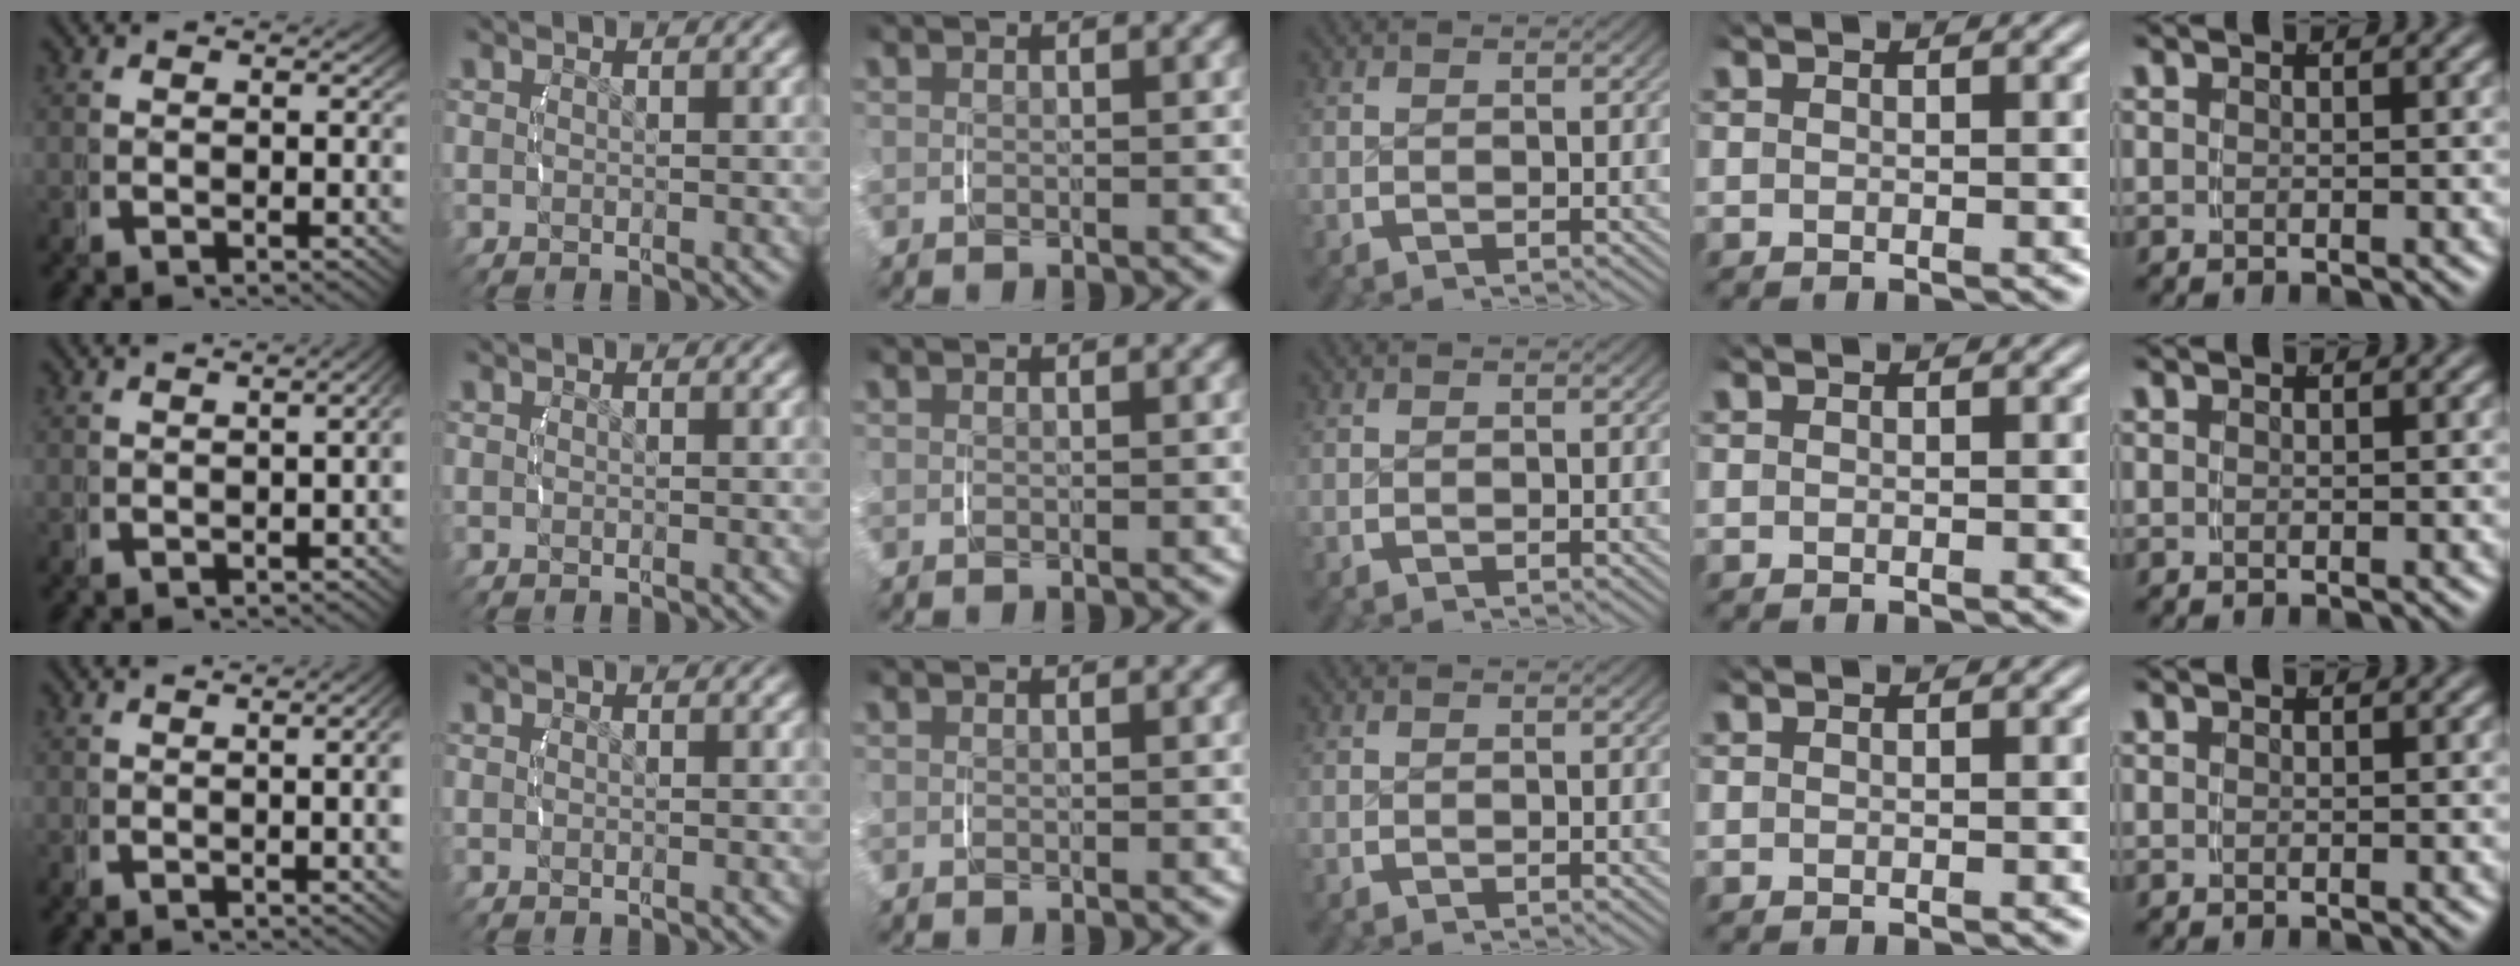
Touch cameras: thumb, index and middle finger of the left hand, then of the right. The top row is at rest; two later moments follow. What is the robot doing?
{"motion": "lift_and_place", "object": "jewelry box"}